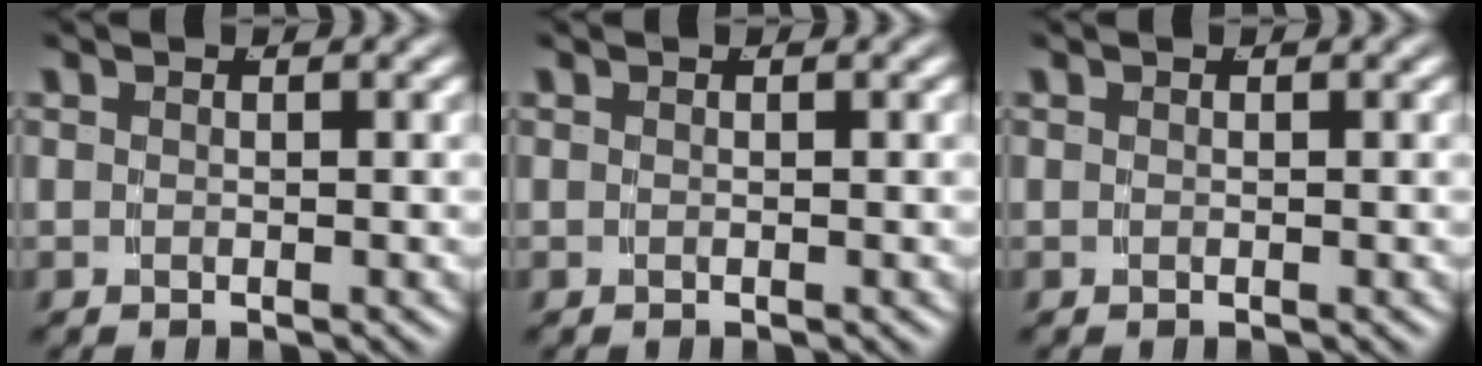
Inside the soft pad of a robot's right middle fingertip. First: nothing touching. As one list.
[{"total": 0.0}, {"total": 0.0}]